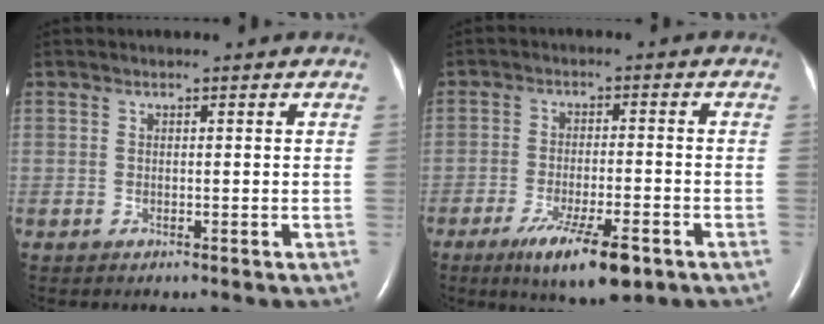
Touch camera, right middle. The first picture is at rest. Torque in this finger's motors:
{"motor_torque": [1.22, -0.92, 0.22, 0.06]}